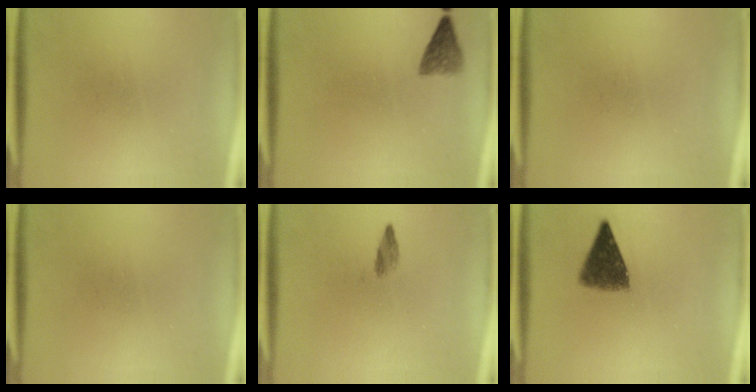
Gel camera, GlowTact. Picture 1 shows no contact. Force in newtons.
{"total": 2.6}
{"total": 0.0}
{"total": 0.0}
{"total": 1.4}
{"total": 7.2}